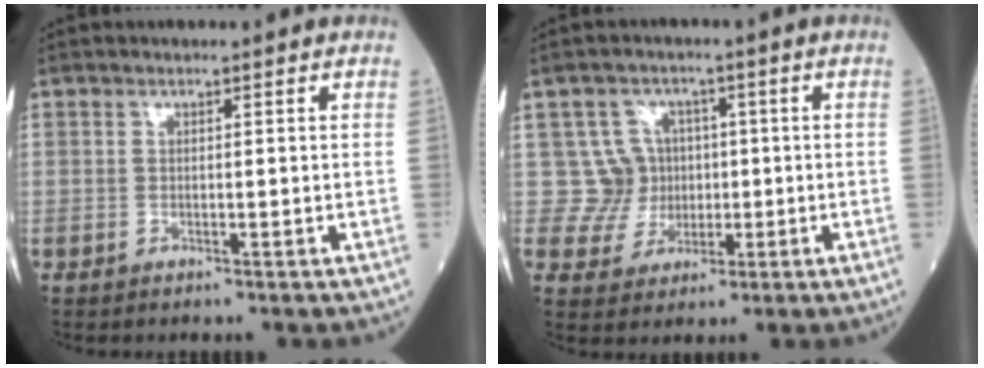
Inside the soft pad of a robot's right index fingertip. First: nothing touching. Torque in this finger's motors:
{"motor_torque": [-0.12, -0.11, -0.13, -0.06]}